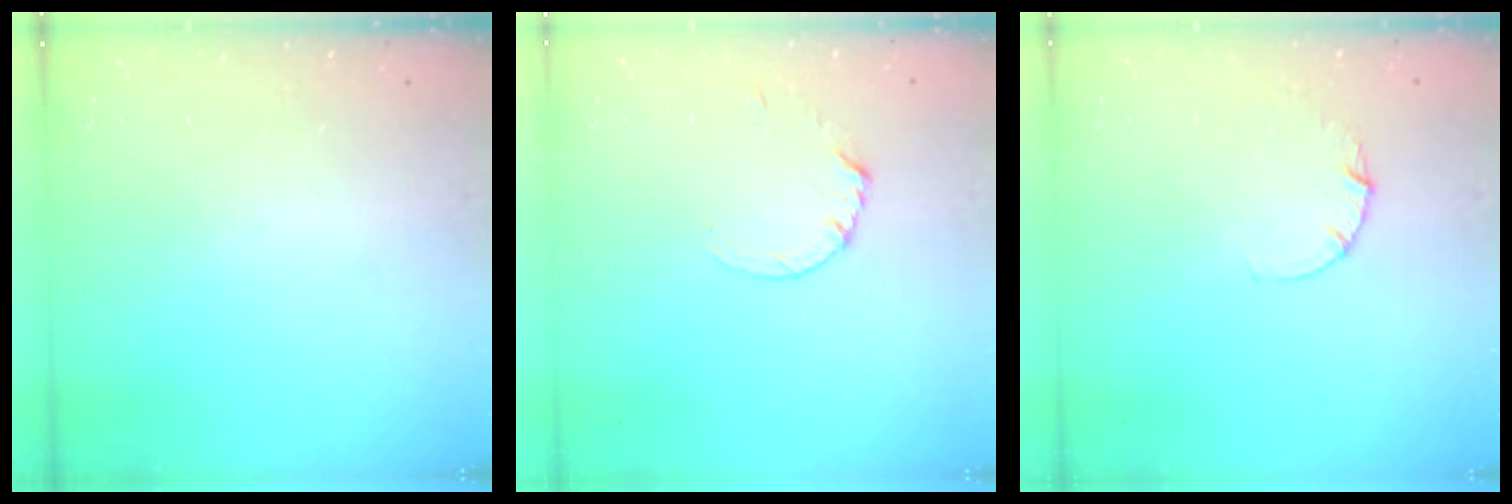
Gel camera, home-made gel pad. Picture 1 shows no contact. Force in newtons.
{"total": 1.8, "press": 1.7, "slide": 0.2}
{"total": 2.8, "press": 2.8, "slide": 0.3}